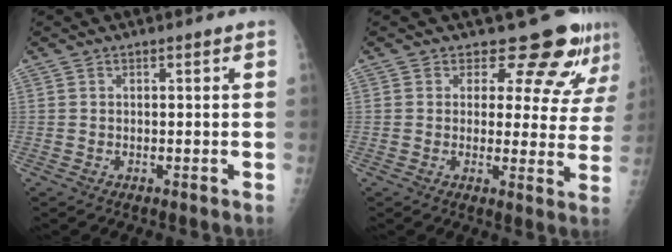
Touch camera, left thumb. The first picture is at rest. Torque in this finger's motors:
{"motor_torque": [0.05, 0.27, -0.01, 0.14, 0.03]}